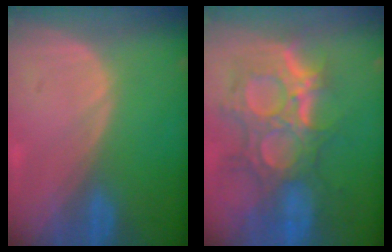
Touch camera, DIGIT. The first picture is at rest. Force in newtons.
{"total": 12.1, "press": 10.8, "slide": 5.5}